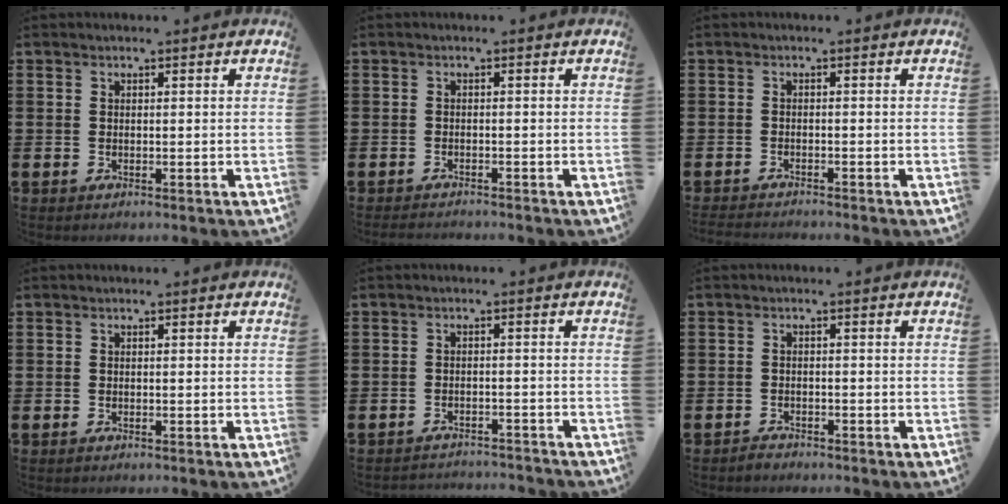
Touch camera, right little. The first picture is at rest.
{"total": 0.9, "force": [-0.9, 0.0, 0.0], "torque": [-0.003, -0.002, -0.019]}
{"total": 1.2, "force": [-1.2, -0.1, 0.1], "torque": [-0.003, -0.001, -0.023]}
{"total": 0.0}
{"total": 1.9, "force": [-1.9, -0.1, -0.2], "torque": [-0.003, 0.003, -0.041]}
{"total": 1.0, "force": [-1.0, 0.2, 0.0], "torque": [-0.003, 0.001, -0.022]}